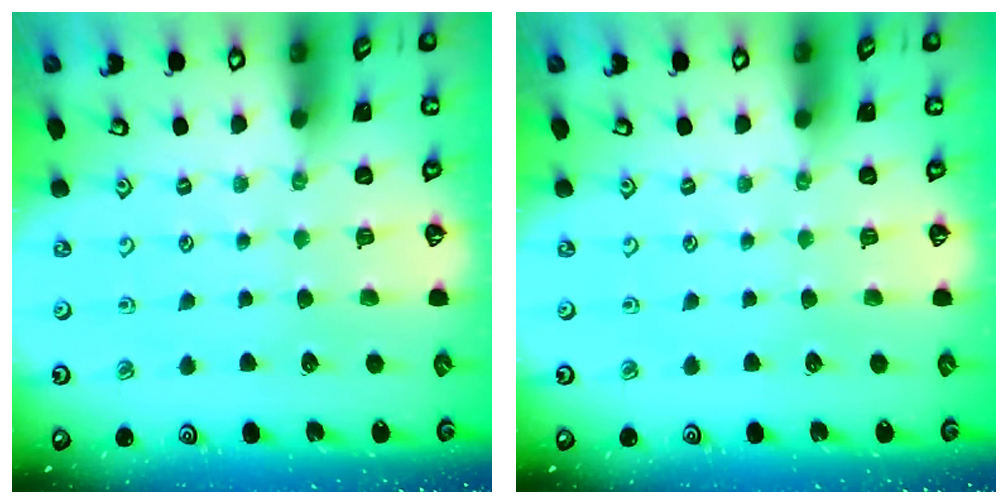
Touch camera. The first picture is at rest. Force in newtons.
{"total": 0.0}